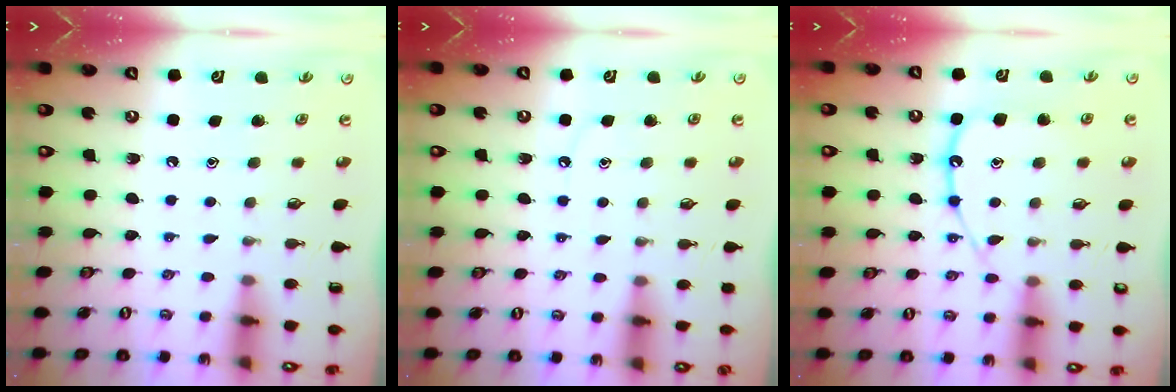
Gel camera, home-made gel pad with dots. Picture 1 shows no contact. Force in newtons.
{"total": 4.8, "press": 4.7, "slide": 0.7}
{"total": 13.4, "press": 13.4, "slide": 1.2}